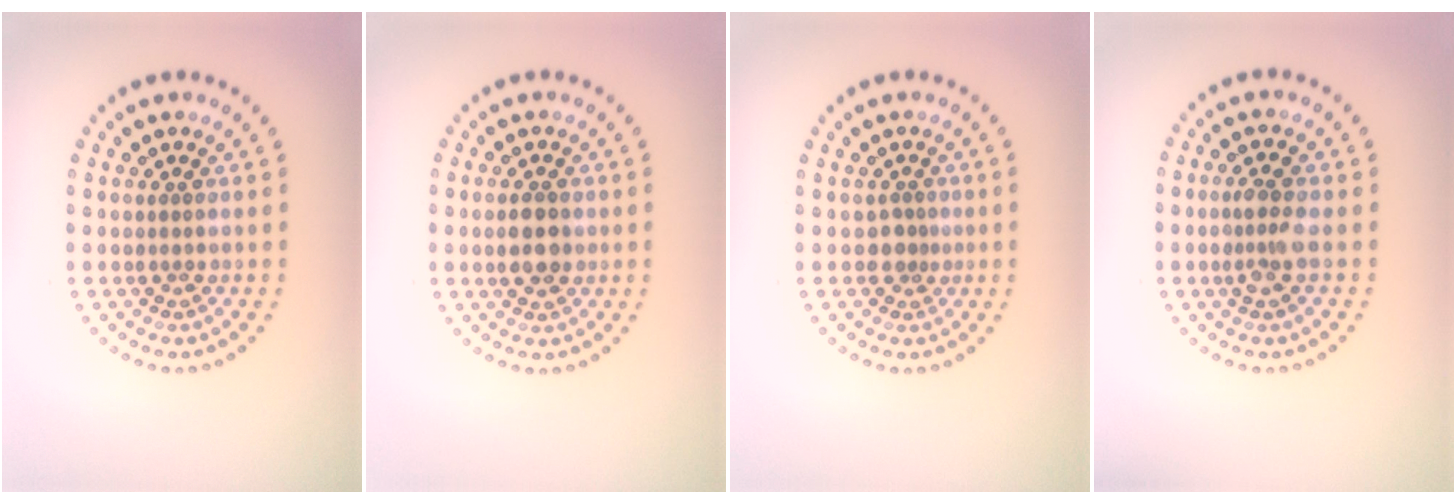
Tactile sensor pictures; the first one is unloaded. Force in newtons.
{"total": 3.1, "press": 3.1, "slide": 0.1}
{"total": 0.9, "press": 0.6, "slide": 0.7}
{"total": 2.4, "press": 2.2, "slide": 0.8}